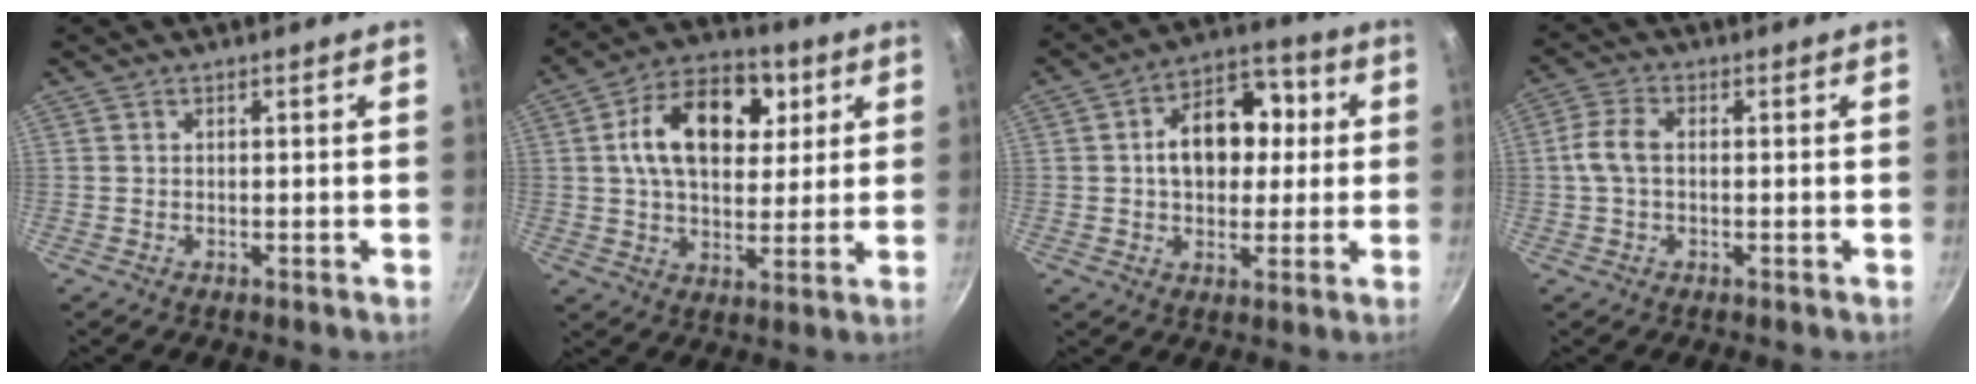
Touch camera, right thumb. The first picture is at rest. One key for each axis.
{"total": 17.0, "fx": 4.5, "fy": 10.9, "fz": 12.3, "tx": -0.176, "ty": 0.005, "tz": 0.070}
{"total": 13.6, "fx": 1.5, "fy": 9.3, "fz": 9.8, "tx": -0.111, "ty": 0.024, "tz": 0.016}
{"total": 5.2, "fx": 0.0, "fy": 3.2, "fz": 4.1, "tx": -0.096, "ty": 0.015, "tz": -0.004}